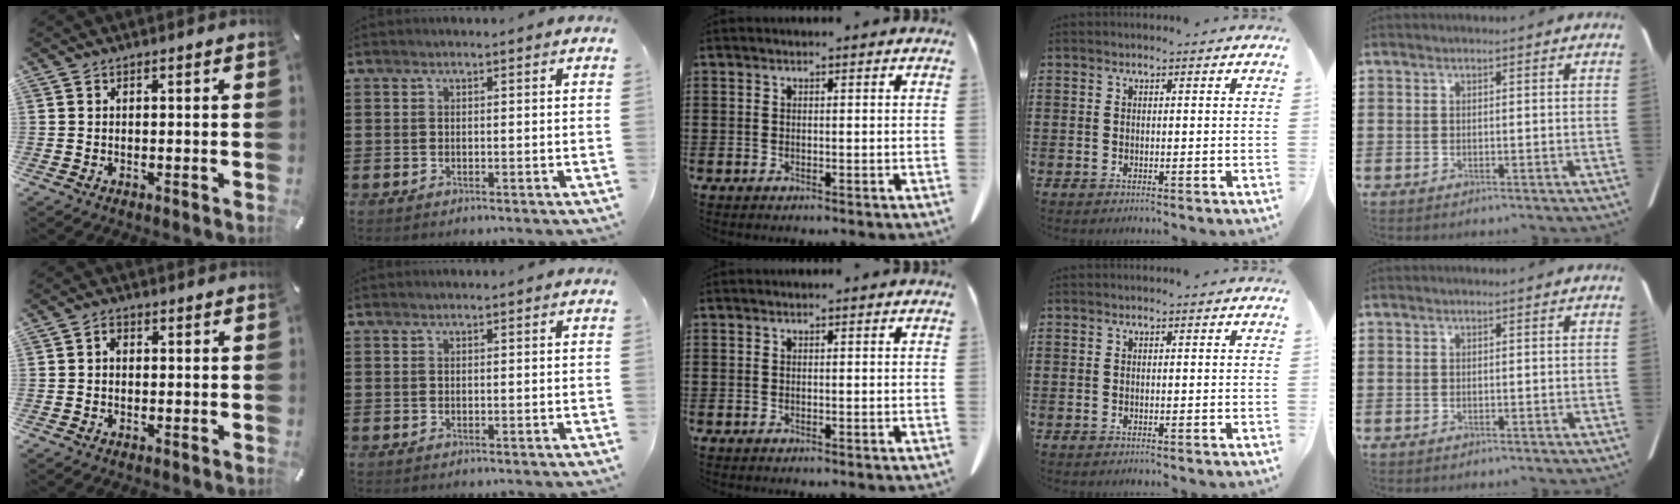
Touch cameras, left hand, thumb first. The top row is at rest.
{"thumb": {"total": 1.6, "force": [0.0, 1.3, 1.0], "torque": [-0.020, 0.007, -0.001]}}